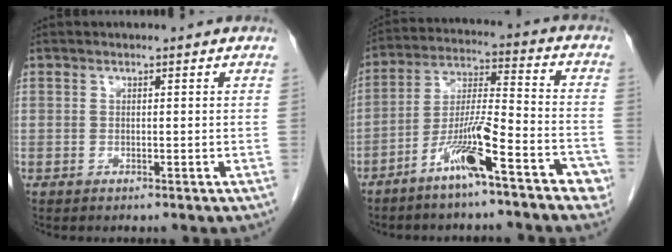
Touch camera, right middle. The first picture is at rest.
{"total": 12.3, "force": [-7.2, 1.7, 9.8], "torque": [-0.169, 0.009, -0.124]}